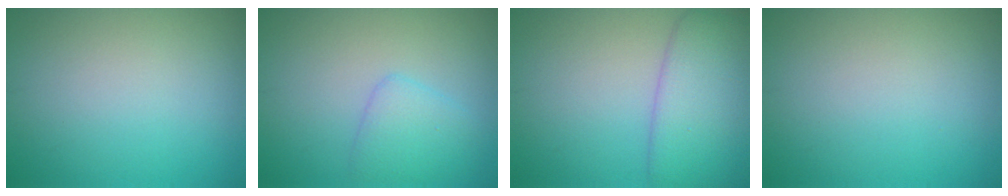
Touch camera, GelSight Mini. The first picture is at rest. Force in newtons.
{"total": 2.5, "press": 2.4, "slide": 0.2}
{"total": 5.9, "press": 5.9, "slide": 0.2}
{"total": 0.0}